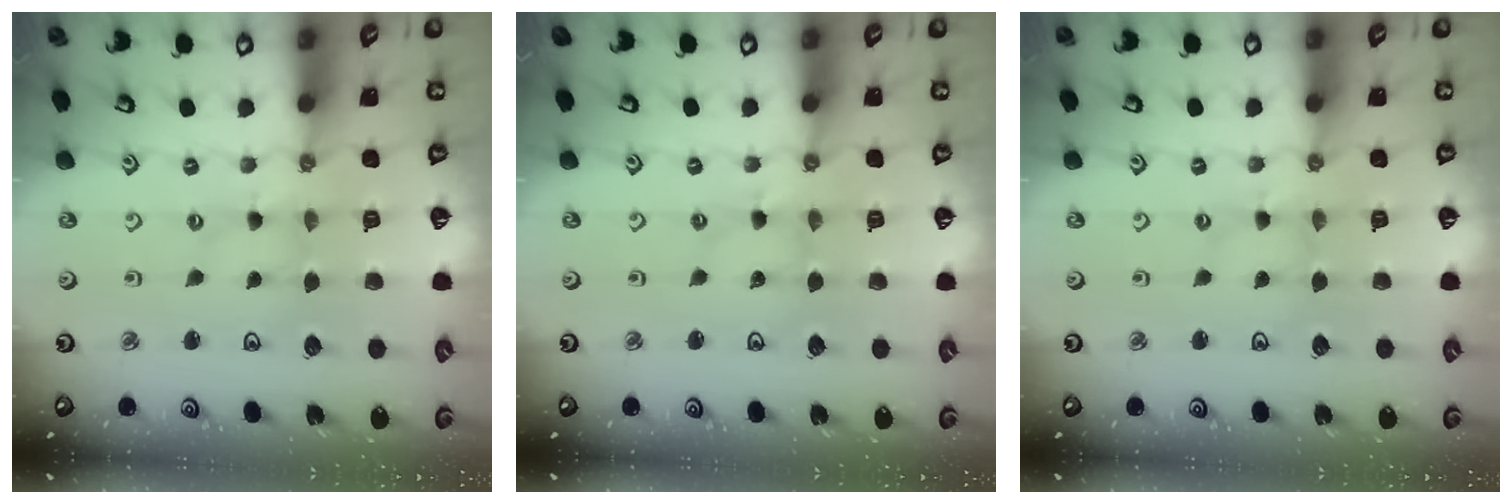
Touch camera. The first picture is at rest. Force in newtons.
{"total": 0.7, "press": 0.7, "slide": 0.1}
{"total": 0.0}